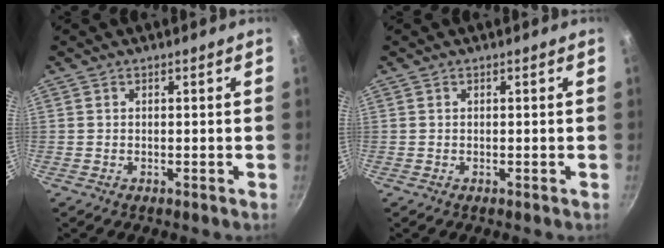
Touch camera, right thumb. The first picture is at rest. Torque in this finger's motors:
{"motor_torque": [-0.04, 0.21, -0.17, 0.16, 0.00]}